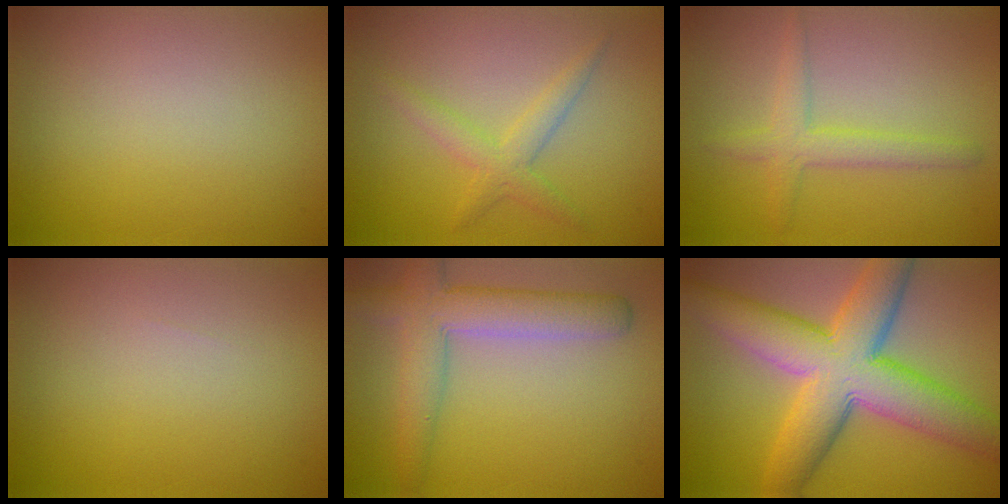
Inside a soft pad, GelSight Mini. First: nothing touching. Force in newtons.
{"total": 2.3, "press": 2.3, "slide": 0.1}
{"total": 2.6, "press": 2.6, "slide": 0.1}
{"total": 0.0}
{"total": 5.4, "press": 5.4, "slide": 0.3}
{"total": 10.9, "press": 10.9, "slide": 0.1}